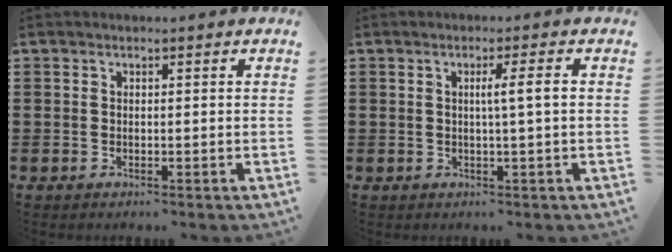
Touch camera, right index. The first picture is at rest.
{"total": 3.3, "force": [0.2, -0.2, 3.2], "torque": [-0.059, -0.003, -0.001]}